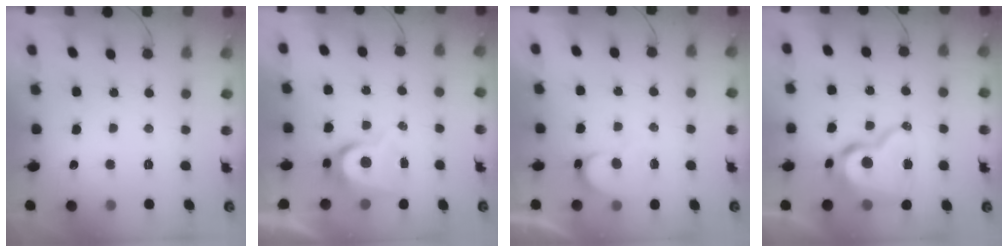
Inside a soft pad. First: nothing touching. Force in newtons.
{"total": 6.3, "press": 6.3, "slide": 0.2}
{"total": 5.8, "press": 5.8, "slide": 0.4}
{"total": 16.5, "press": 16.5, "slide": 1.3}